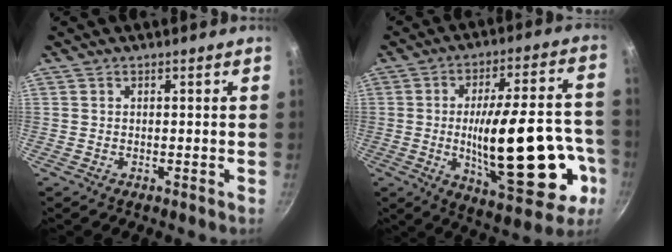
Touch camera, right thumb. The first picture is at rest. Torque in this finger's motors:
{"motor_torque": [2.49, 2.51, 2.49, -0.28, 0.60]}